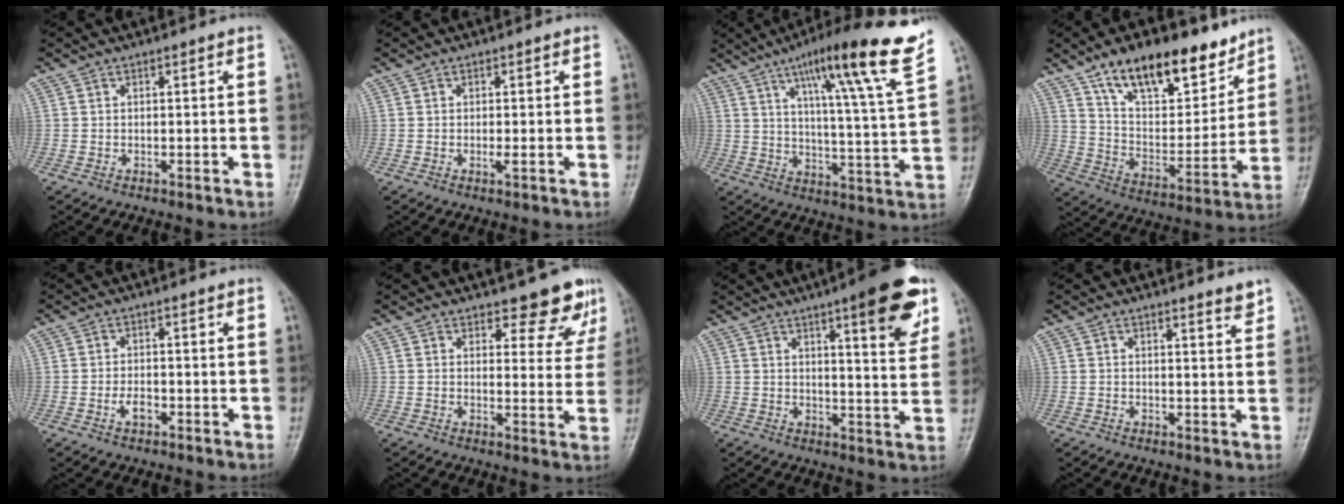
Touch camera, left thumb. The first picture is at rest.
{"total": 0.9, "force": [-0.1, 0.2, 0.9], "torque": [-0.018, -0.003, -0.003]}
{"total": 19.7, "force": [11.8, 0.7, 15.7], "torque": [-0.221, -0.048, 0.168]}
{"total": 19.5, "force": [13.3, 8.5, 11.3], "torque": [-0.132, -0.068, 0.230]}
{"total": 2.5, "force": [-1.0, 1.4, 1.8], "torque": [-0.031, 0.005, -0.019]}
{"total": 8.2, "force": [6.7, 3.4, 3.4], "torque": [-0.006, -0.046, 0.073]}
{"total": 12.8, "force": [7.1, 2.6, 10.3], "torque": [-0.117, -0.034, 0.091]}
{"total": 2.2, "force": [2.0, 0.2, 0.9], "torque": [-0.009, -0.021, 0.025]}